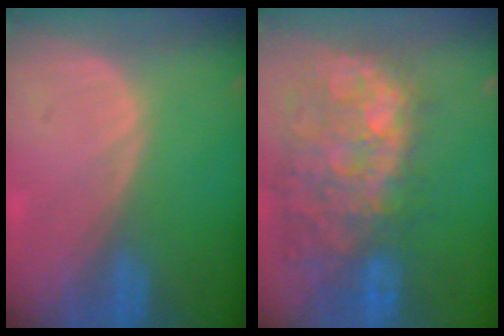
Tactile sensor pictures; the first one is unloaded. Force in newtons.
{"total": 13.2, "press": 11.6, "slide": 6.2}